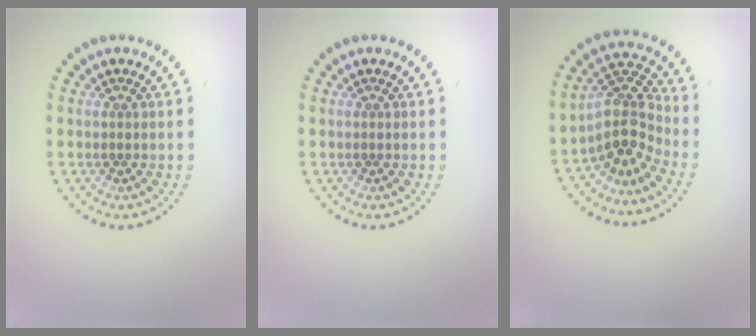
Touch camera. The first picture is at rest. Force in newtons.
{"total": 0.0}
{"total": 4.3, "press": 3.2, "slide": 2.9}